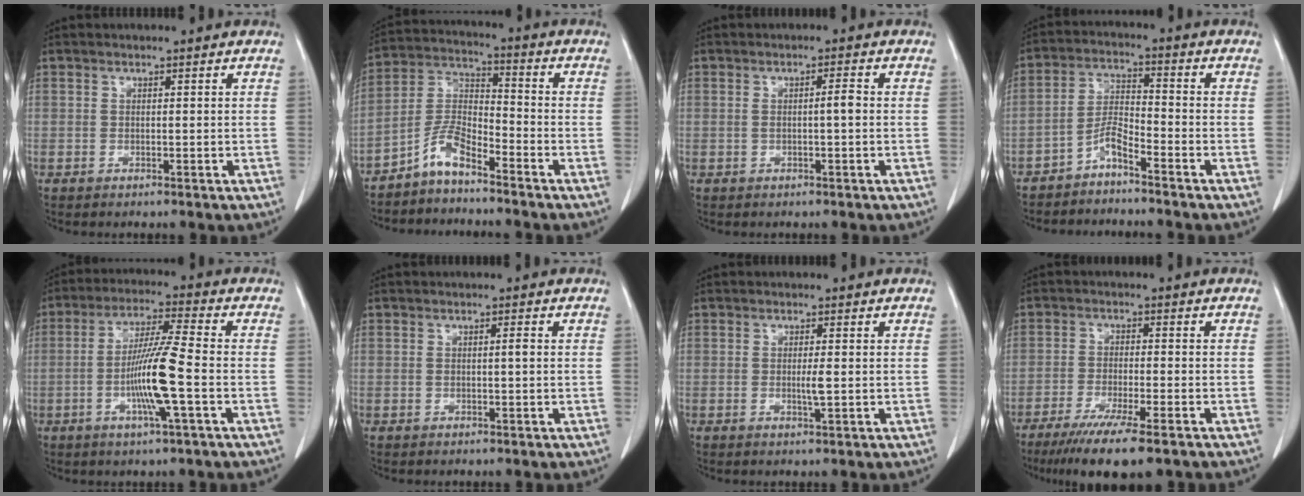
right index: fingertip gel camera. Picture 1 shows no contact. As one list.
[{"total": 6.2, "force": [-4.8, 1.8, 3.5], "torque": [-0.079, 0.010, -0.100]}, {"total": 2.1, "force": [-0.2, 0.1, 2.1], "torque": [-0.037, 0.002, -0.002]}, {"total": 4.2, "force": [-3.5, 0.4, 2.4], "torque": [-0.050, 0.000, -0.069]}, {"total": 10.3, "force": [-2.5, -0.5, 9.9], "torque": [-0.193, -0.006, -0.053]}, {"total": 1.0, "force": [0.0, 0.0, 1.0], "torque": [-0.019, 0.001, 0.001]}, {"total": 1.8, "force": [-0.2, 0.0, 1.7], "torque": [-0.032, -0.004, -0.003]}, {"total": 11.0, "force": [-7.9, 0.8, 7.6], "torque": [-0.115, -0.025, -0.120]}]